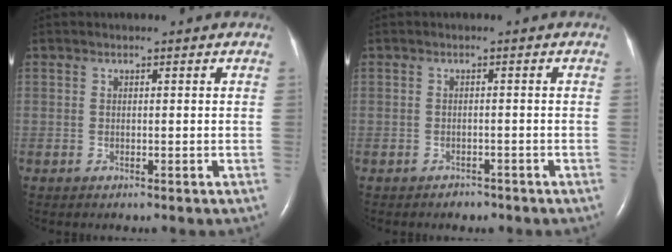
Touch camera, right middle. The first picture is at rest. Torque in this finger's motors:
{"motor_torque": [0.30, -0.28, -0.03, 0.00]}